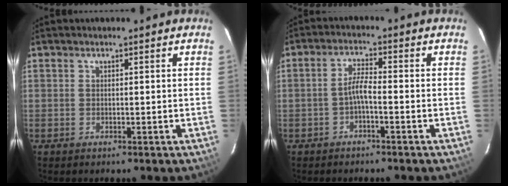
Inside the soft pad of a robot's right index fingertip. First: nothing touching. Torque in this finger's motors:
{"motor_torque": [0.59, -0.35, 0.42, 0.10]}